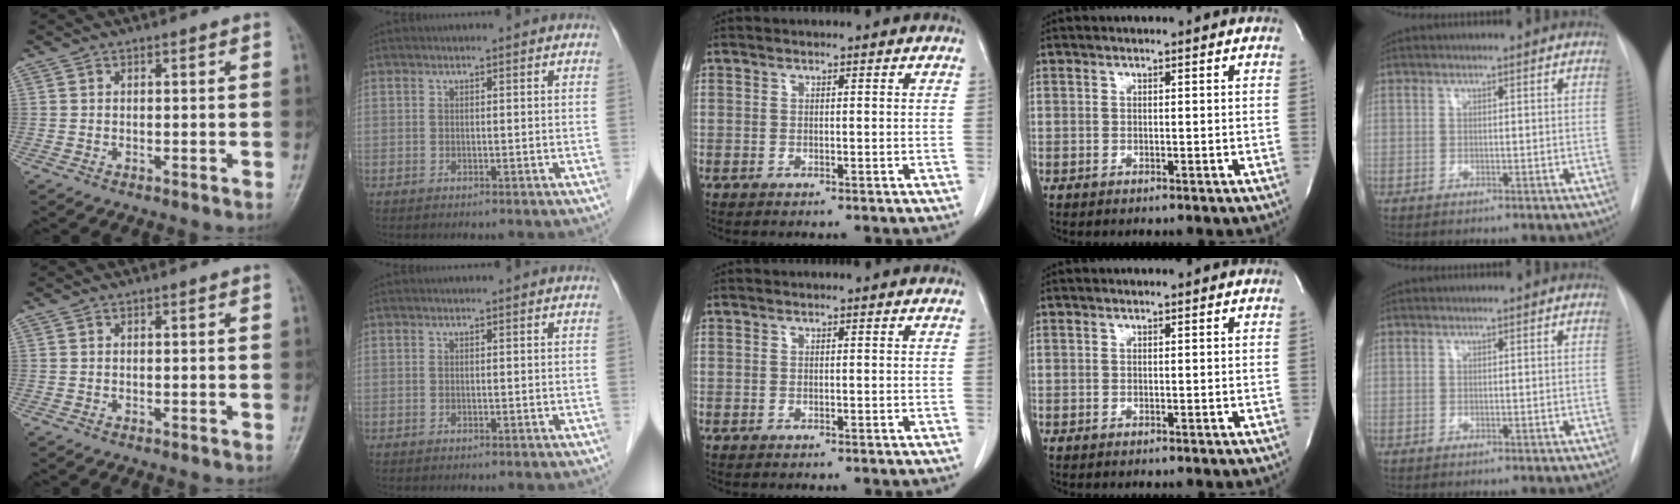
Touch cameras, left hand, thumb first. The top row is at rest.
{}